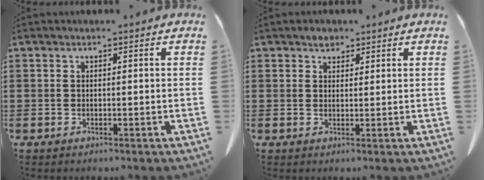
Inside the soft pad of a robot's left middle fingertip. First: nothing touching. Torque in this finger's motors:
{"motor_torque": [0.15, -0.13, 0.00, 0.02]}